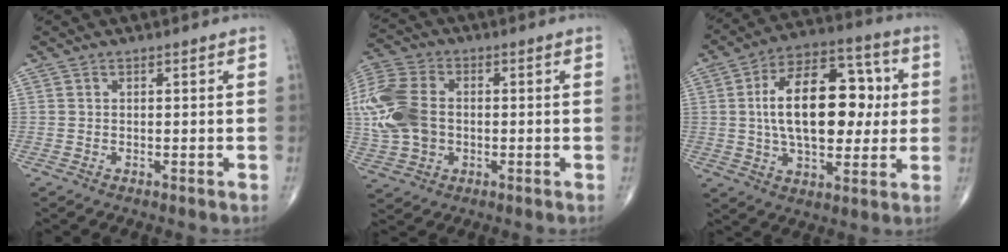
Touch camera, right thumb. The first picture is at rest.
{"total": 17.2, "force": [-0.1, 12.3, 12.0], "torque": [-0.299, 0.009, 0.002]}
{"total": 20.5, "force": [2.0, 11.3, 17.0], "torque": [-0.249, 0.021, 0.030]}